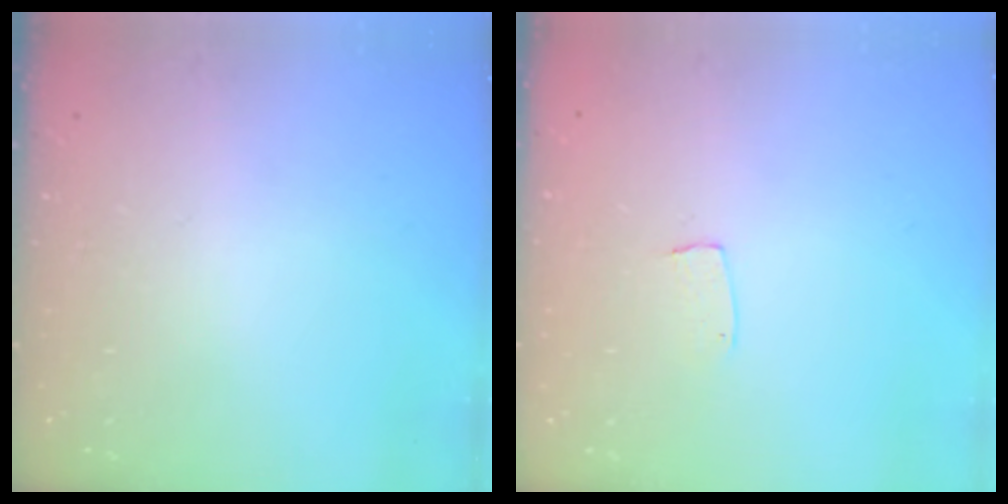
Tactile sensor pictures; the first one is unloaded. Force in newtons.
{"total": 3.7, "press": 3.7, "slide": 0.2}